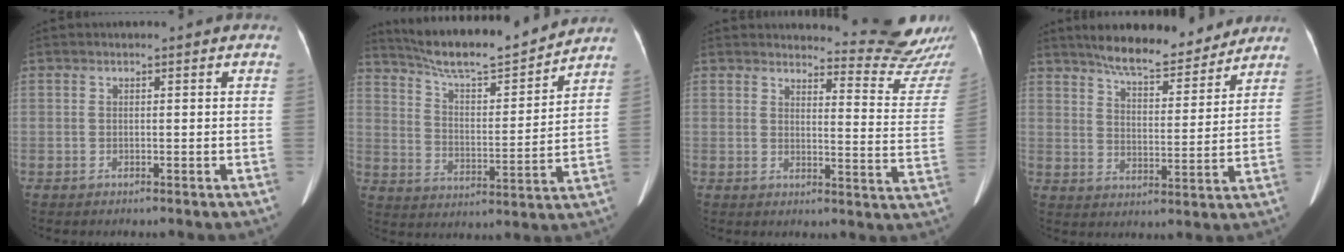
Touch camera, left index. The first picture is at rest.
{"total": 15.8, "force": [14.7, 1.1, 5.8], "torque": [-0.105, -0.001, 0.234]}
{"total": 12.1, "force": [12.1, -0.6, 0.8], "torque": [-0.001, -0.109, 0.126]}
{"total": 12.3, "force": [10.9, 2.7, 5.1], "torque": [-0.073, 0.005, 0.163]}